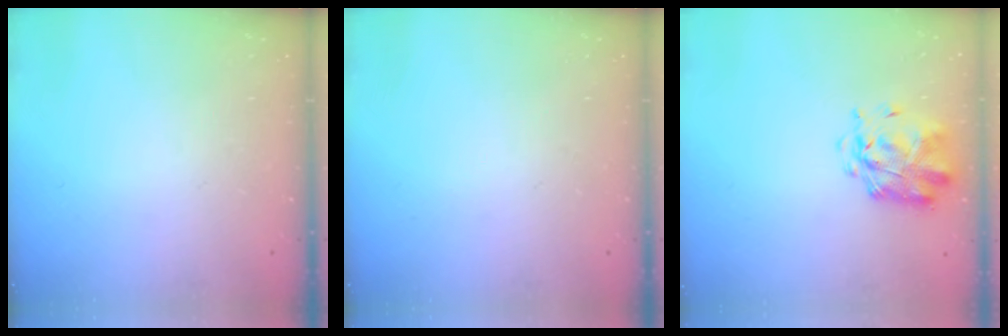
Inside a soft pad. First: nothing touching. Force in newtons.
{"total": 0.0}
{"total": 2.9, "press": 2.8, "slide": 0.8}